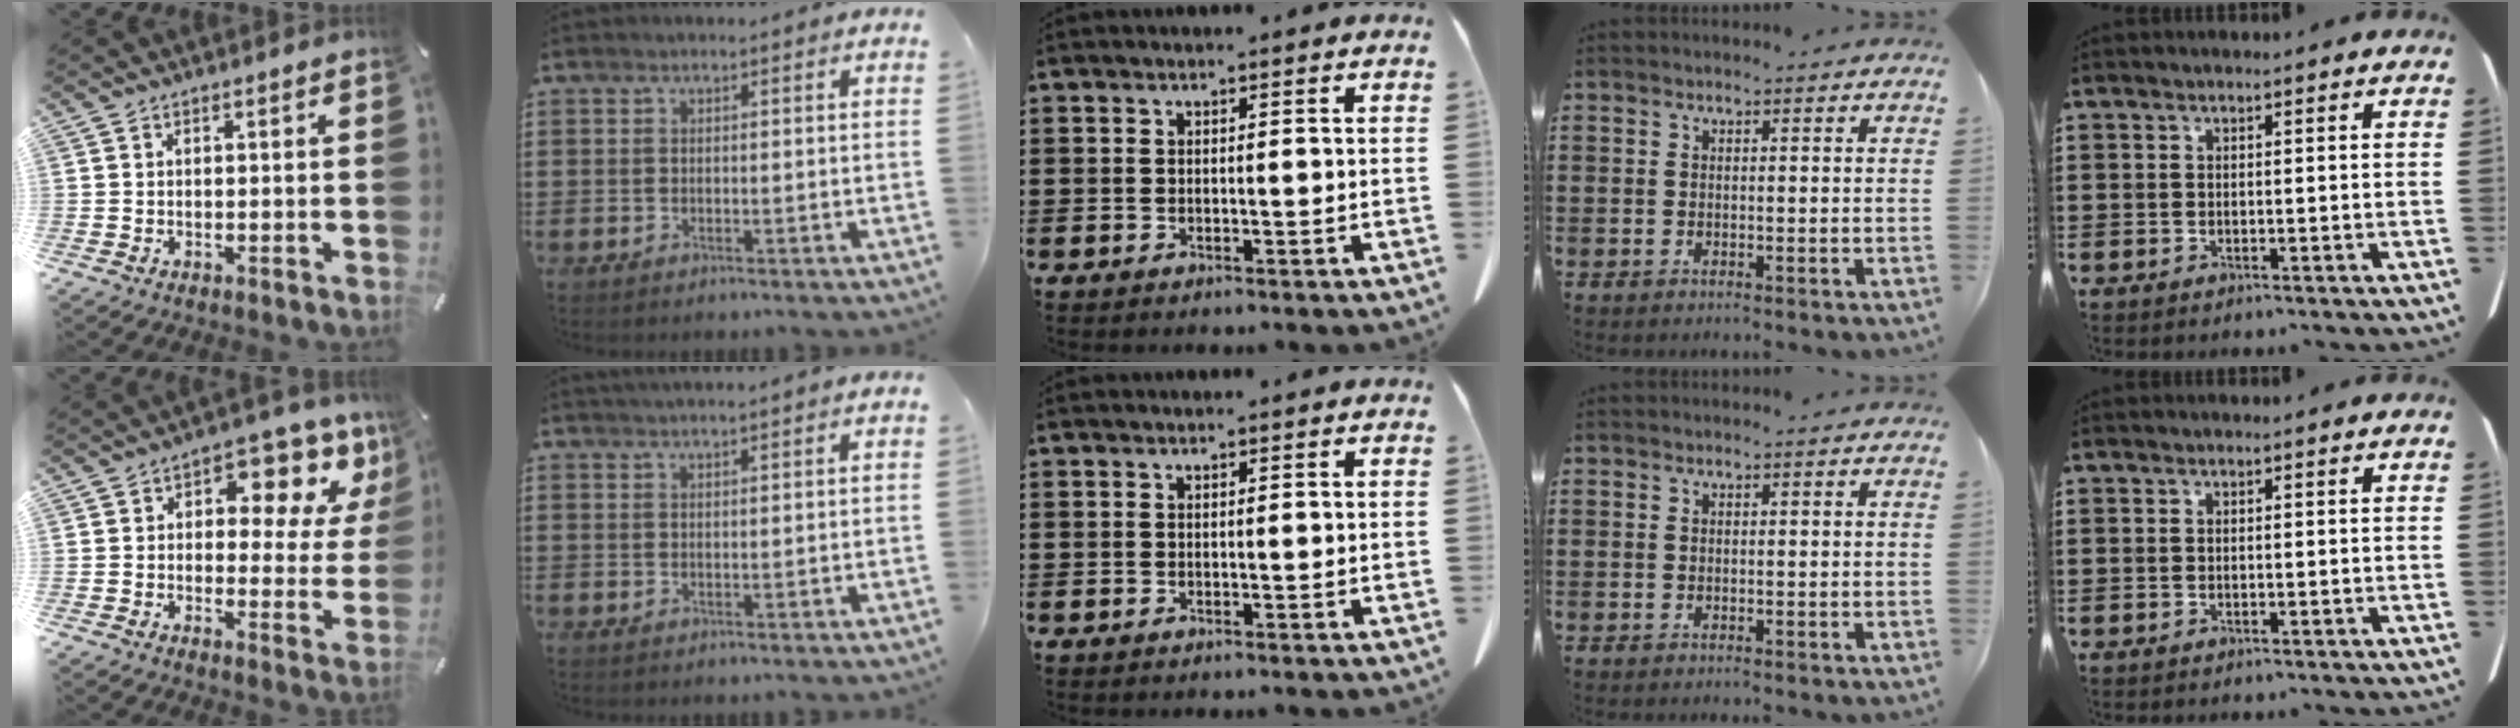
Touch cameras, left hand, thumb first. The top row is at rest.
{"thumb": {"total": 11.5, "force": [6.1, 6.3, 7.5], "torque": [-0.083, -0.043, 0.099]}, "index": {"total": 1.2, "force": [1.1, -0.2, 0.5], "torque": [-0.010, -0.001, 0.020]}}